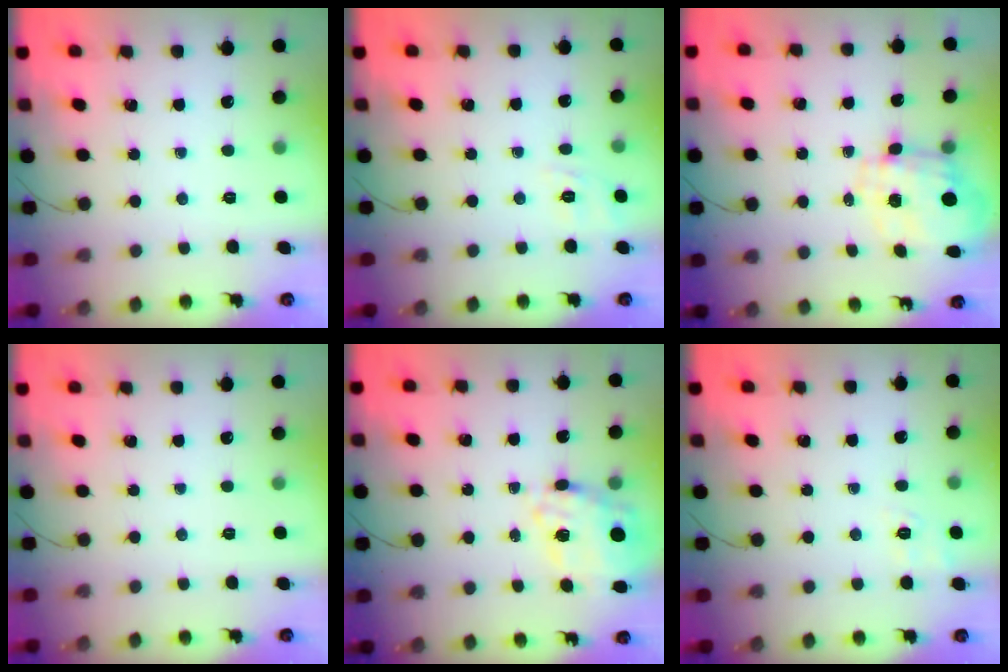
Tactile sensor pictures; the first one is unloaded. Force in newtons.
{"total": 2.0, "press": 0.4, "slide": 1.9}
{"total": 3.4, "press": 3.1, "slide": 1.4}
{"total": 2.4, "press": 2.4, "slide": 0.5}
{"total": 9.7, "press": 9.1, "slide": 3.3}
{"total": 3.5, "press": 3.0, "slide": 1.8}